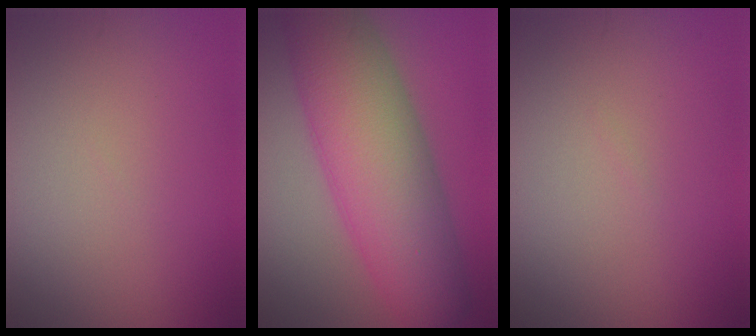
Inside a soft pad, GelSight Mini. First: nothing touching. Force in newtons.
{"total": 11.0, "press": 11.0, "slide": 0.2}
{"total": 0.0}